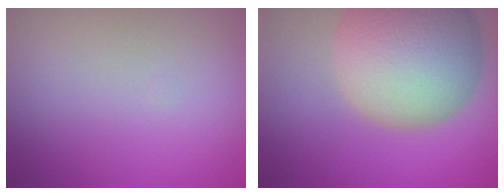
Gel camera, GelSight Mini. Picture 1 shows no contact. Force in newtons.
{"total": 13.3, "press": 13.2, "slide": 0.8}